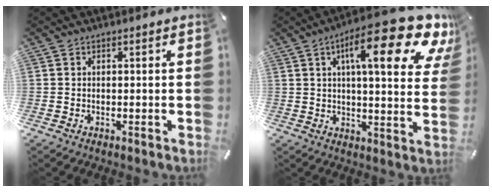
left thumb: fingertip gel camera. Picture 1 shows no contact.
{"total": 21.7, "force": [11.7, 5.3, 17.5], "torque": [-0.262, -0.069, 0.174]}